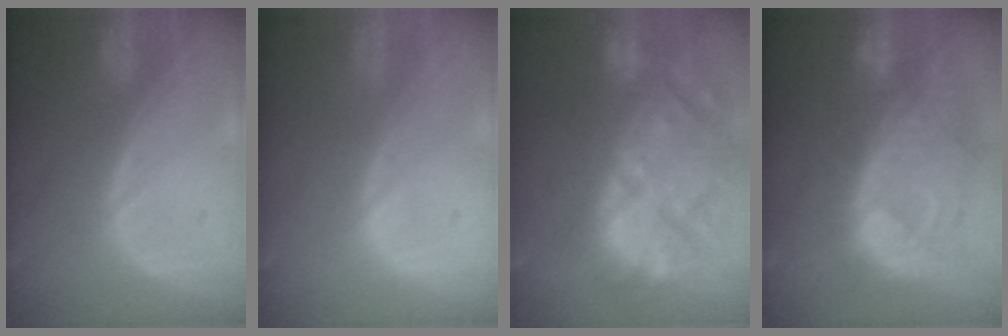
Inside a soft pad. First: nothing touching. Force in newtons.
{"total": 0.0}
{"total": 14.6, "press": 12.8, "slide": 7.1}
{"total": 12.1, "press": 10.5, "slide": 6.1}